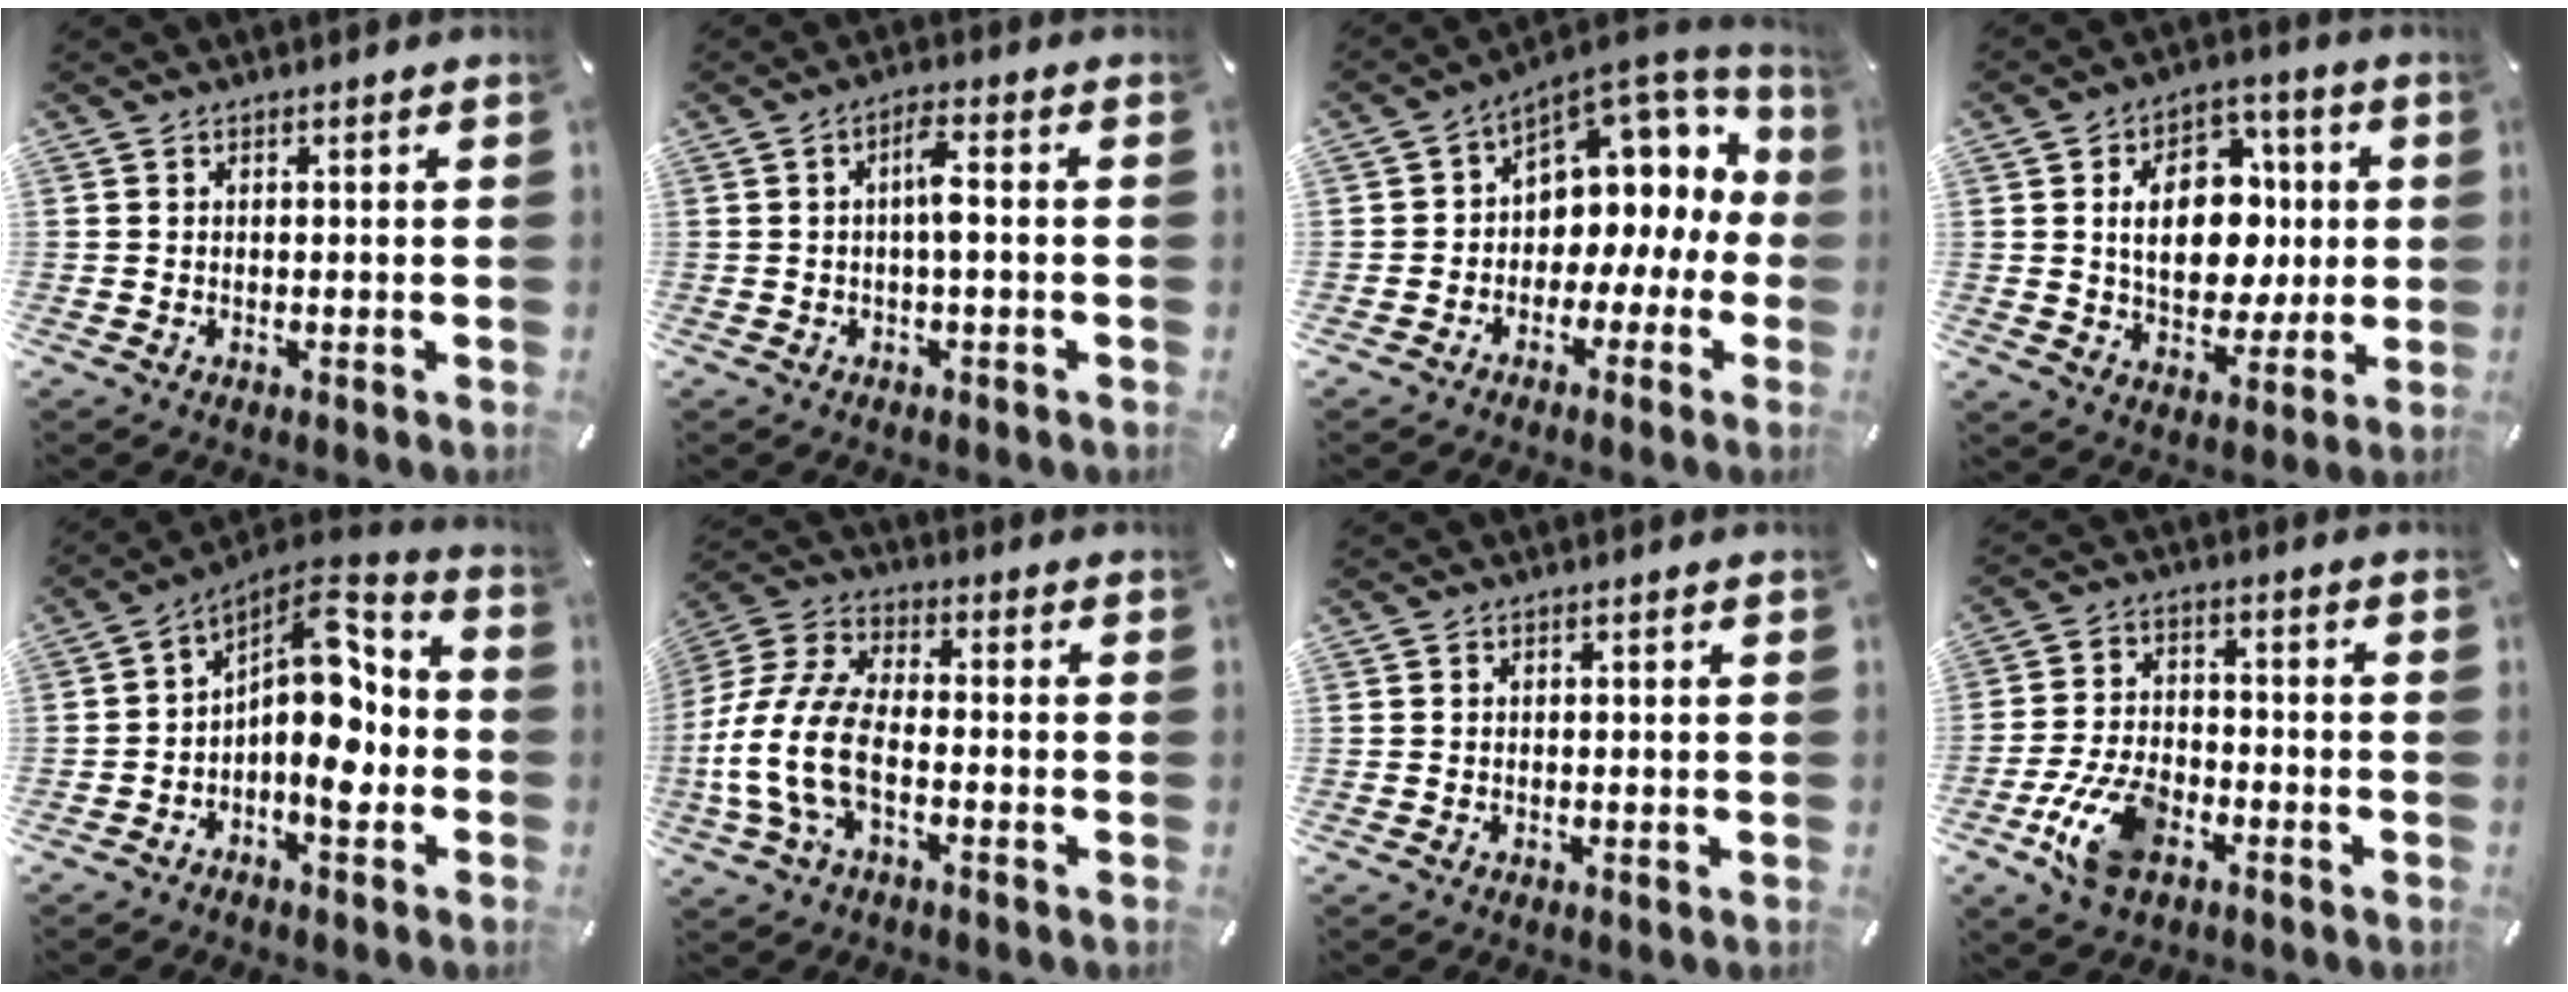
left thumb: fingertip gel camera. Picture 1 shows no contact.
{"total": 4.9, "force": [-0.1, 1.2, 4.7], "torque": [-0.090, 0.011, -0.005]}
{"total": 8.4, "force": [3.9, 6.9, 3.0], "torque": [-0.045, -0.046, 0.070]}
{"total": 14.9, "force": [1.5, 11.2, 9.7], "torque": [-0.154, 0.004, 0.028]}
{"total": 12.7, "force": [-1.3, 7.3, 10.3], "torque": [-0.151, -0.021, -0.027]}
{"total": 13.3, "force": [-4.7, 7.4, 10.0], "torque": [-0.227, 0.003, -0.089]}
{"total": 0.0}
{"total": 12.1, "force": [-5.8, 7.1, 7.9], "torque": [-0.172, 0.019, -0.105]}